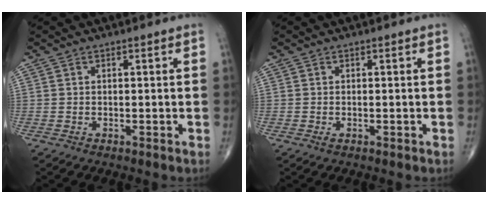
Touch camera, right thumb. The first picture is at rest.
{"total": 0.5, "force": [-0.2, 0.2, 0.4], "torque": [-0.008, -0.001, -0.004]}